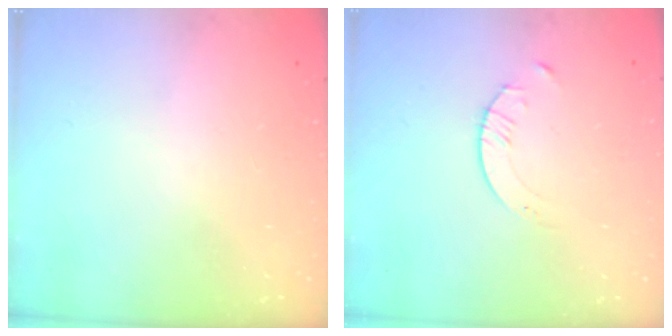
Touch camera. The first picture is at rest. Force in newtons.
{"total": 1.6, "press": 1.6, "slide": 0.2}